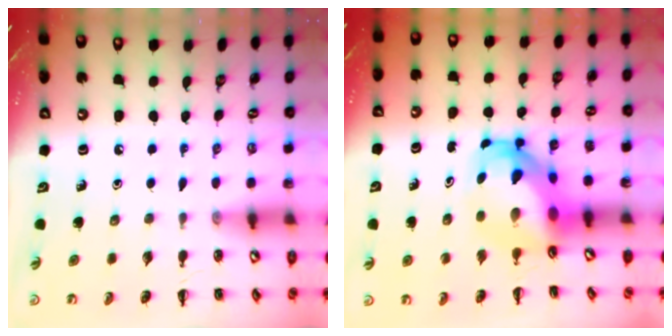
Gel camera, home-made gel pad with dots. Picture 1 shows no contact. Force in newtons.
{"total": 6.3, "press": 6.2, "slide": 1.4}